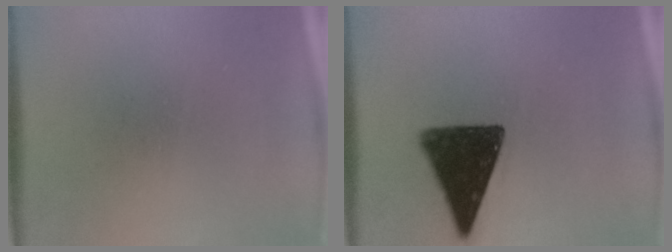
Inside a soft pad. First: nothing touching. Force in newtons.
{"total": 14.7}